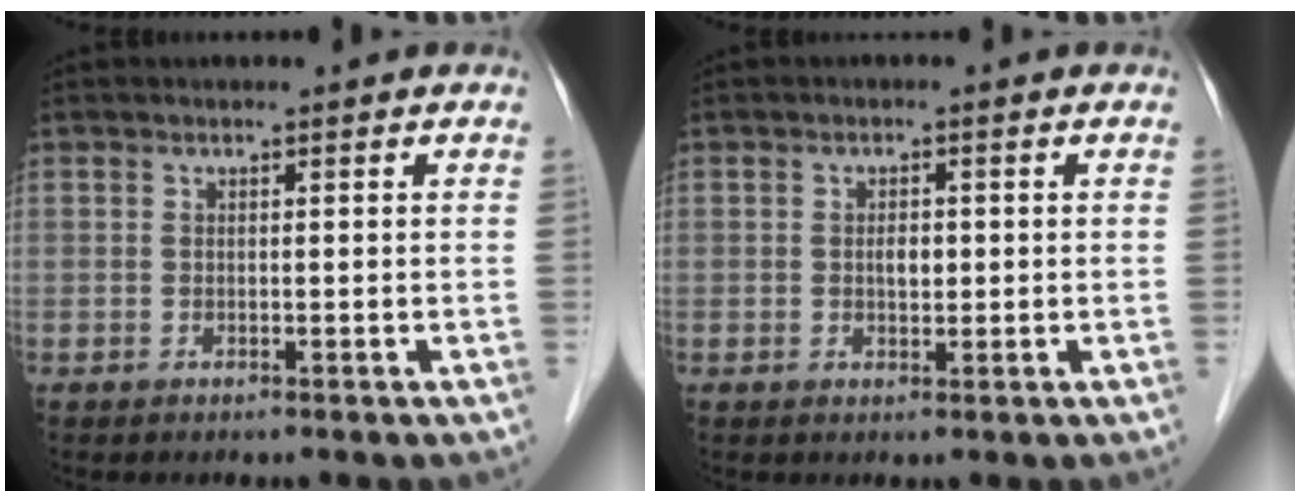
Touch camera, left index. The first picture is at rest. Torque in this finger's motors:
{"motor_torque": [0.17, -0.06, 0.01, 0.01]}